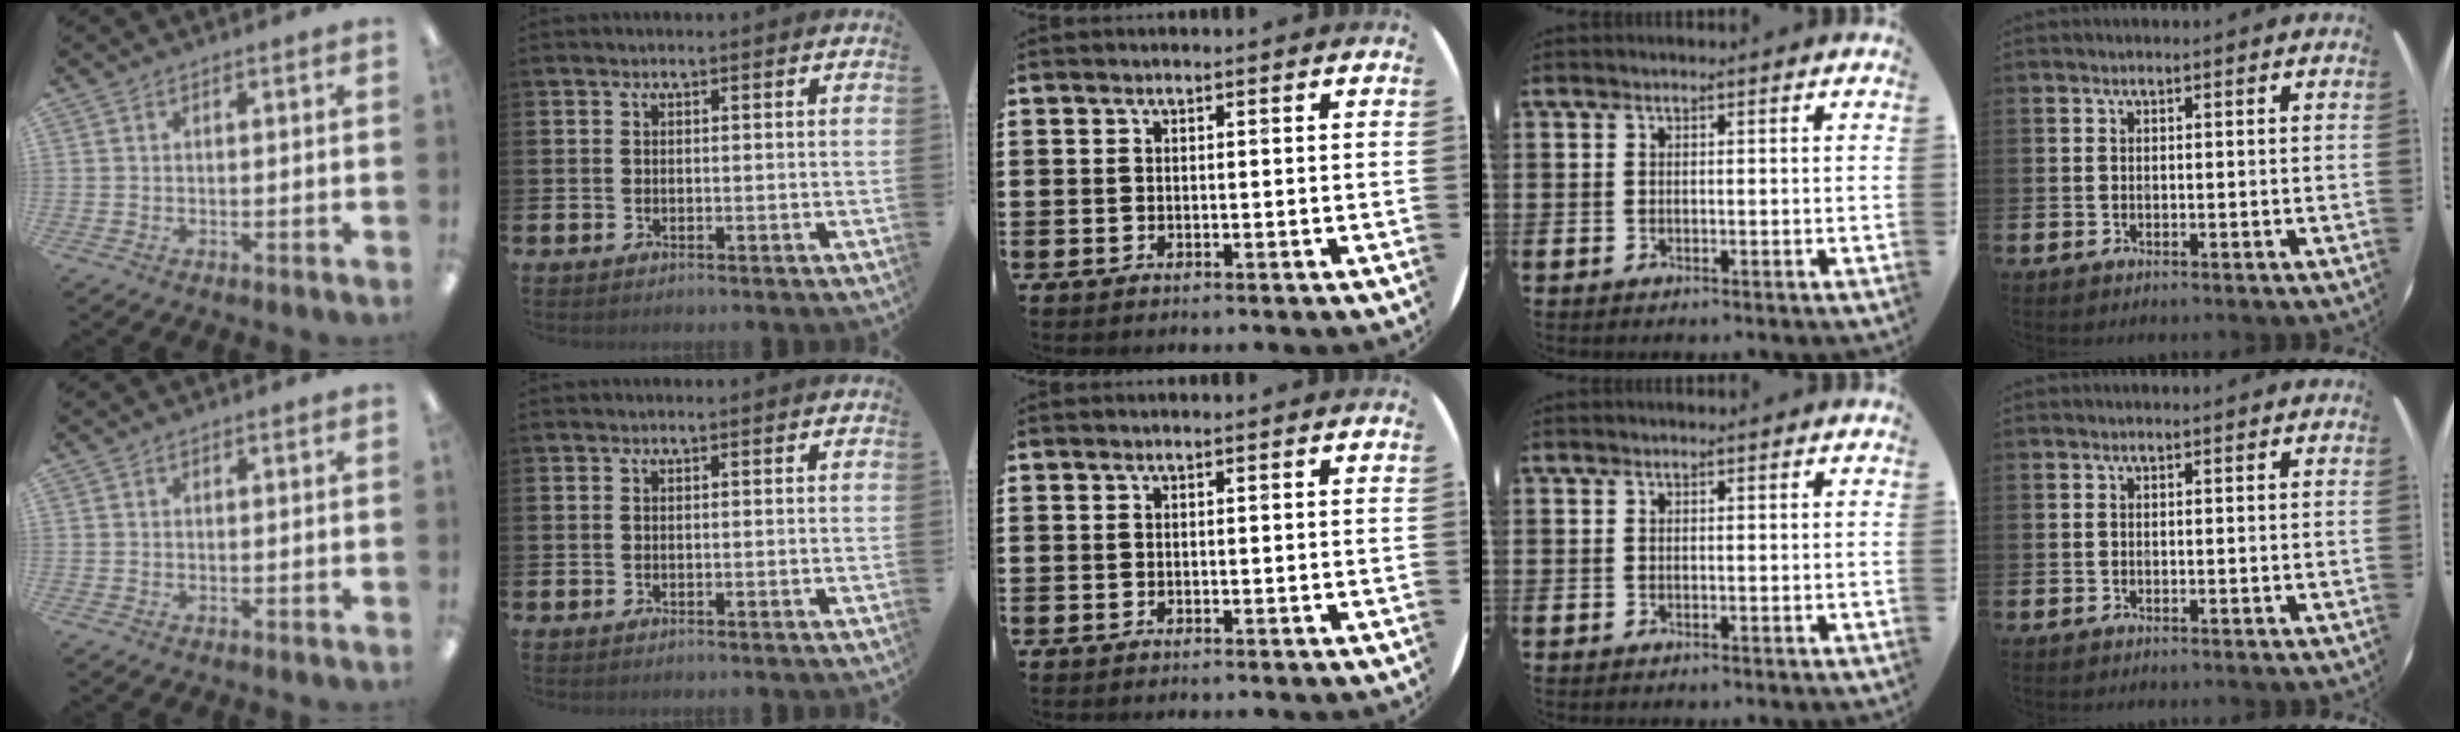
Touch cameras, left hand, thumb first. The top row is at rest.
{}